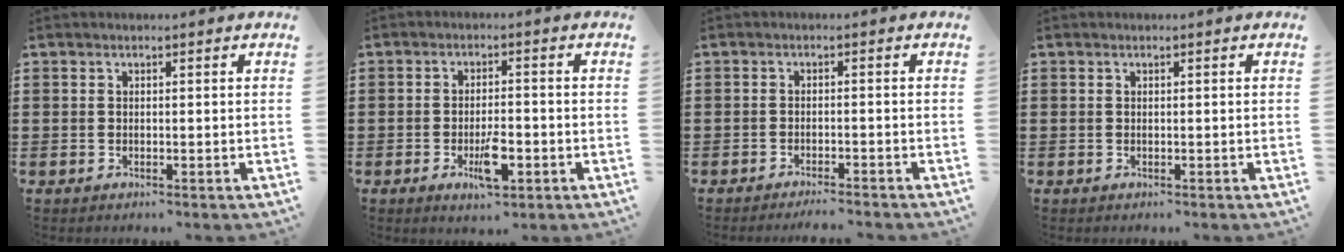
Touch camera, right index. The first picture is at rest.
{"total": 5.8, "force": [-2.2, 2.0, 5.0], "torque": [-0.092, -0.001, -0.037]}
{"total": 2.0, "force": [-1.9, -0.3, 0.4], "torque": [-0.009, -0.001, -0.039]}
{"total": 0.0}